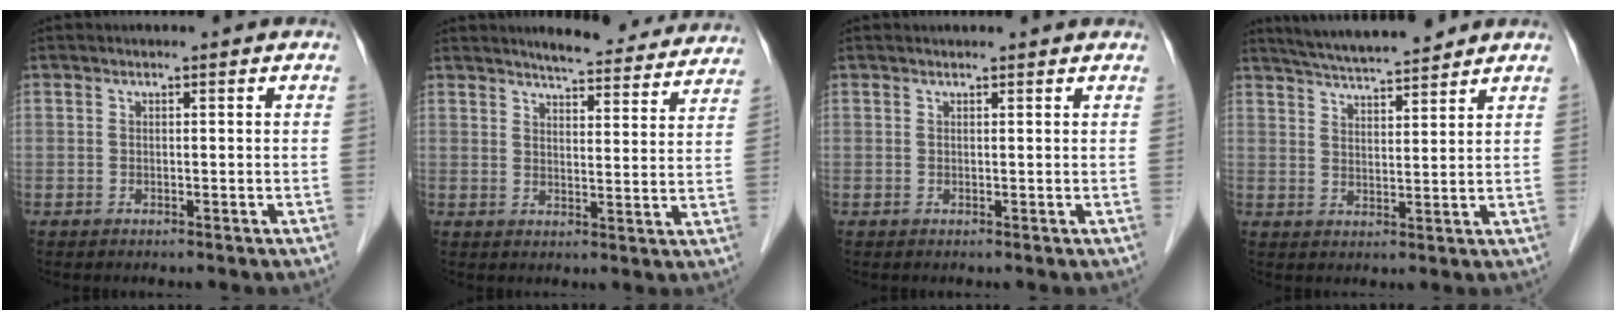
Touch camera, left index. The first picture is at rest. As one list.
[{"total": 14.6, "force": [13.8, 2.4, 4.3], "torque": [-0.036, -0.016, 0.152]}, {"total": 3.0, "force": [2.9, 0.3, 0.7], "torque": [-0.012, 0.019, 0.032]}, {"total": 9.9, "force": [9.1, 0.6, 3.9], "torque": [-0.069, 0.020, 0.146]}]